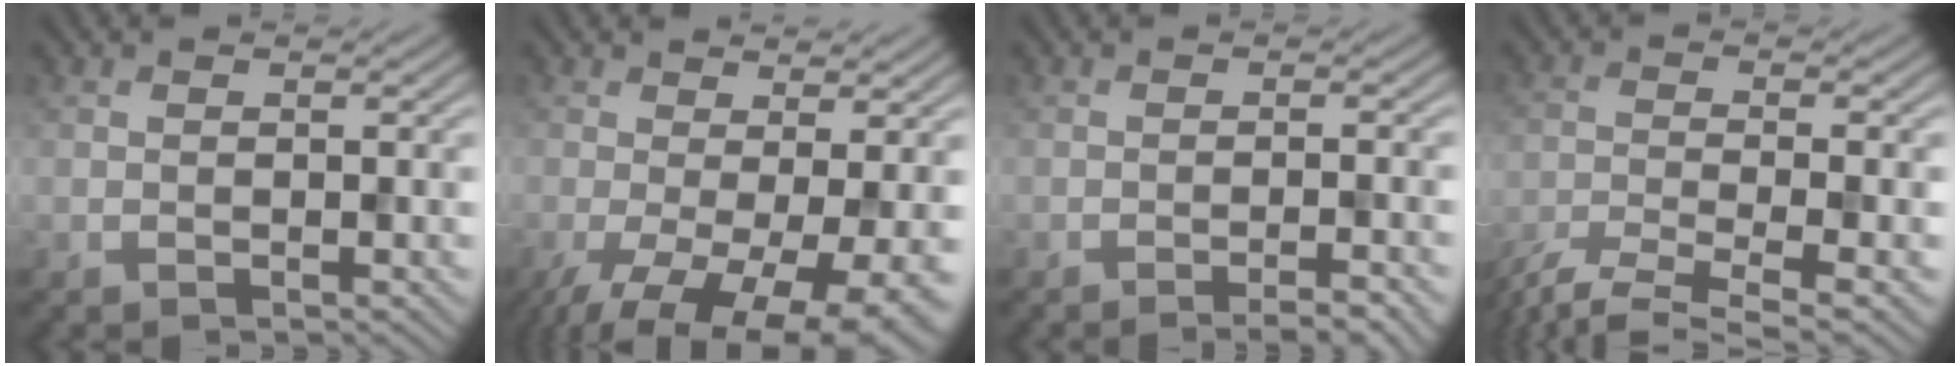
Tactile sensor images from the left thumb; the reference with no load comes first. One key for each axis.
{"total": 10.7, "fx": -3.6, "fy": 3.8, "fz": 9.3, "tx": -0.160, "ty": -0.025, "tz": -0.043}
{"total": 3.5, "fx": -2.3, "fy": 0.4, "fz": 2.6, "tx": -0.033, "ty": 0.011, "tz": -0.042}
{"total": 8.0, "fx": -6.0, "fy": 1.4, "fz": 5.1, "tx": -0.098, "ty": -0.011, "tz": -0.107}